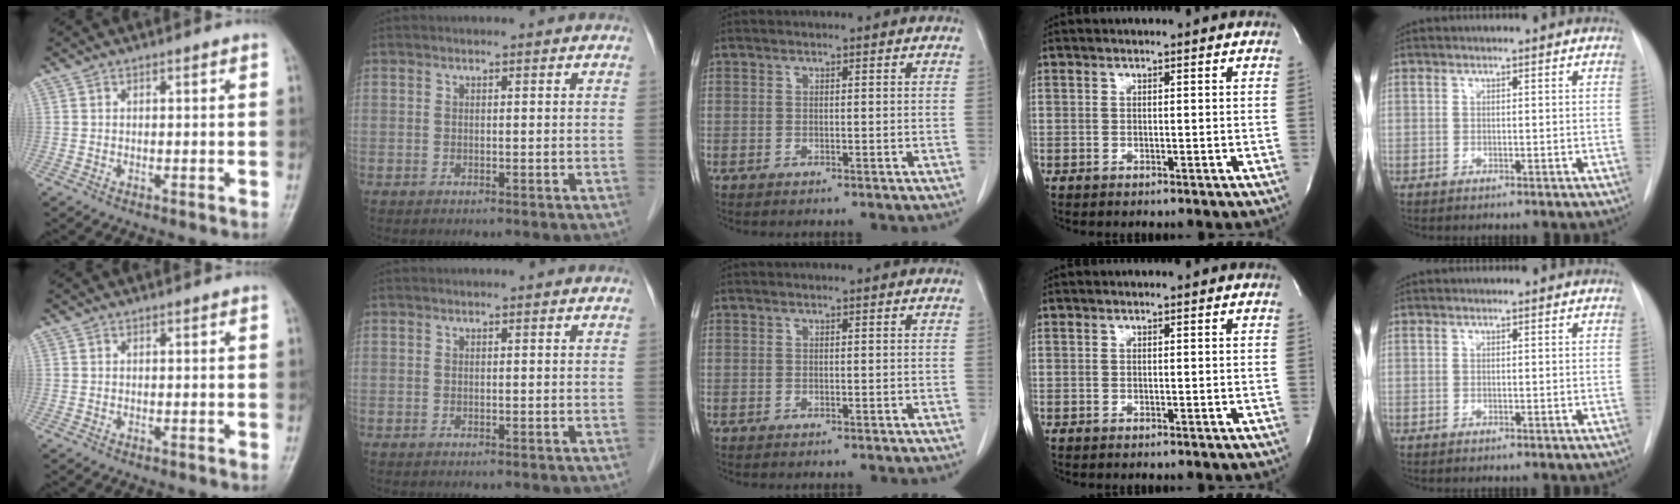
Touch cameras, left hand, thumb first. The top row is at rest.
{}